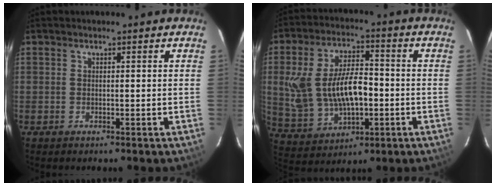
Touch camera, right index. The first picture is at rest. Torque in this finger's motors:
{"motor_torque": [0.55, -0.02, 0.59, 0.21]}